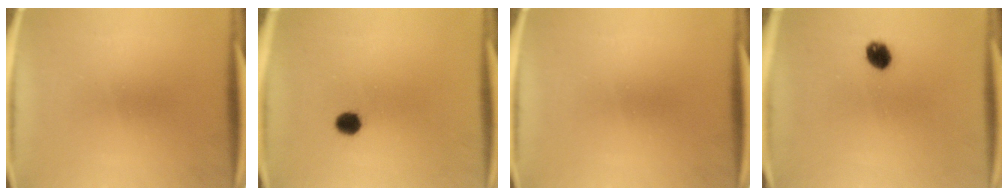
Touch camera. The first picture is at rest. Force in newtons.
{"total": 3.1}
{"total": 0.0}
{"total": 4.2}